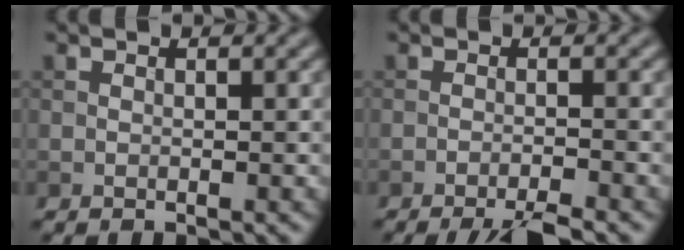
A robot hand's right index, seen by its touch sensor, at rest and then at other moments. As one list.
[{"total": 3.8, "force": [-2.9, 0.4, 2.4], "torque": [-0.036, 0.002, -0.056]}]